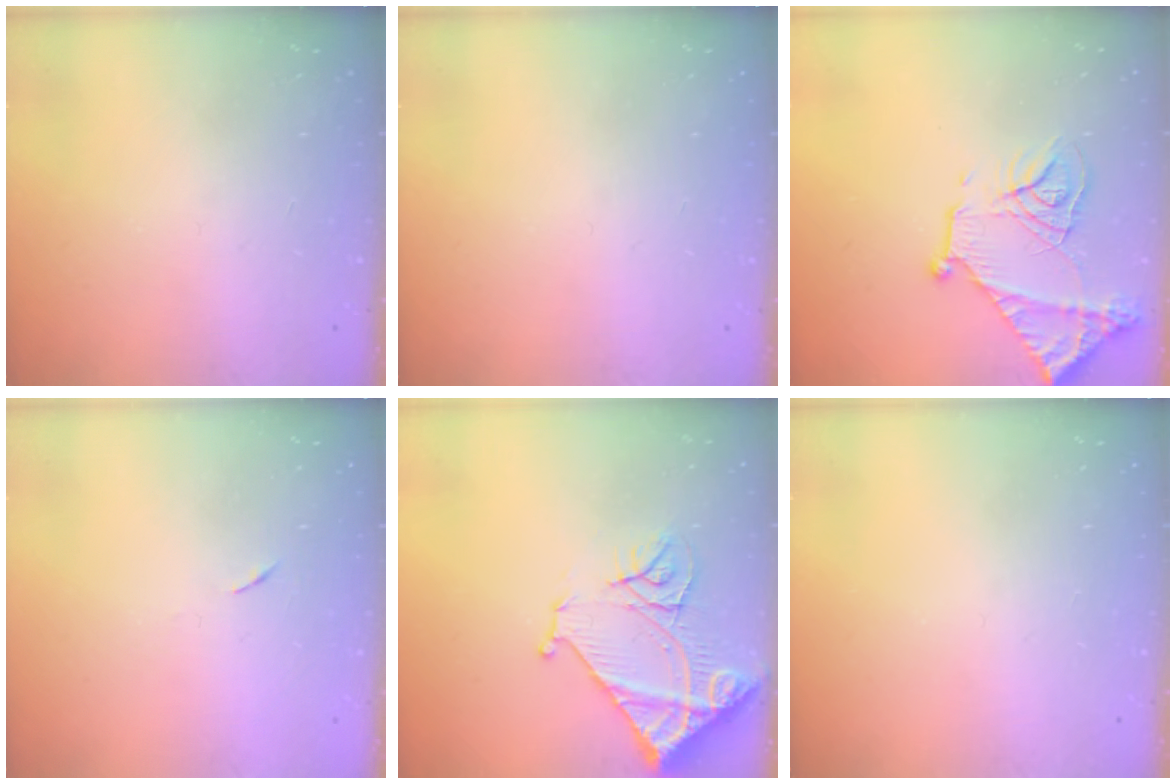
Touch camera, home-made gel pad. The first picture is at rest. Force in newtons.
{"total": 0.0}
{"total": 18.2, "press": 18.2, "slide": 1.1}
{"total": 3.7, "press": 3.6, "slide": 0.7}
{"total": 14.4, "press": 14.3, "slide": 1.7}
{"total": 0.0}